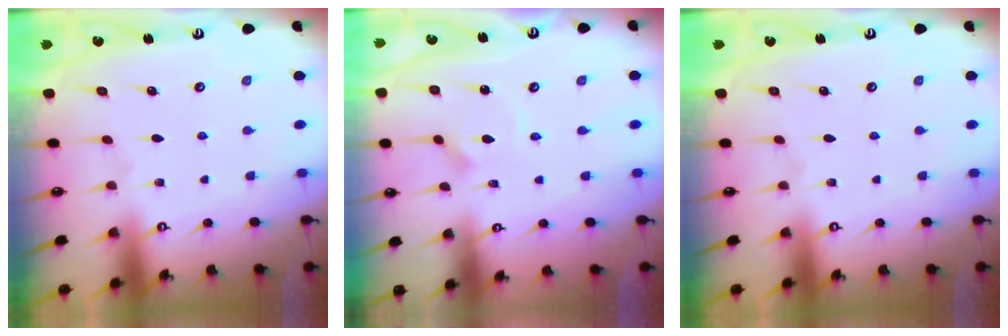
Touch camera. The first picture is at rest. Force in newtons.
{"total": 2.5, "press": 2.5, "slide": 0.2}
{"total": 0.0}